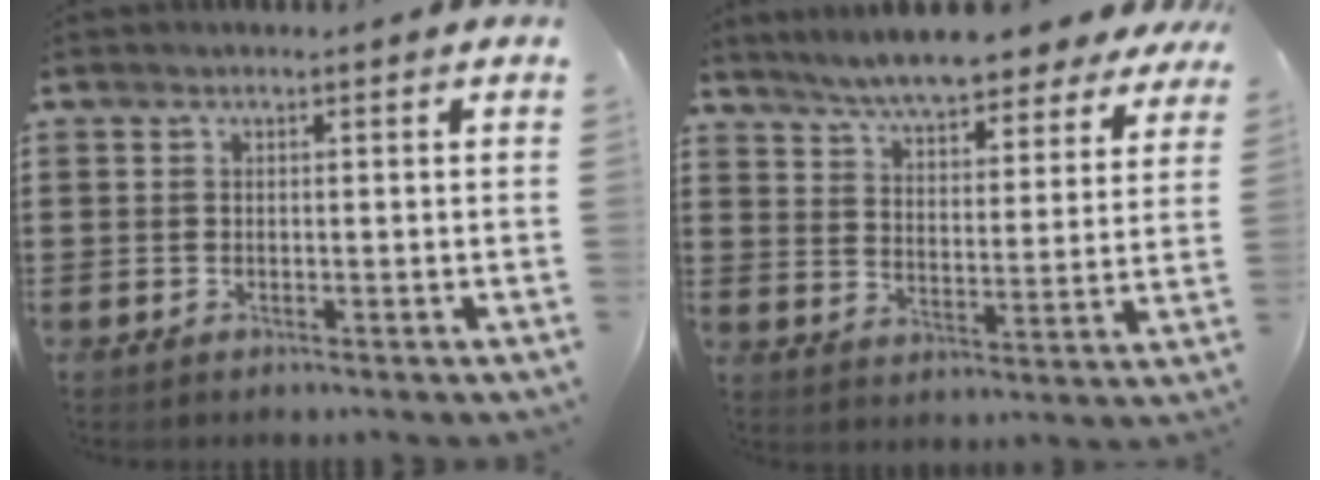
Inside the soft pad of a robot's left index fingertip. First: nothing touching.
{"total": 7.2, "force": [6.9, 0.2, 2.2], "torque": [-0.074, -0.038, 0.121]}